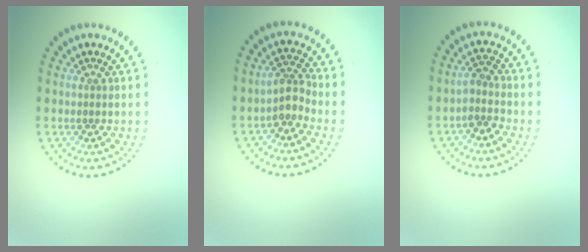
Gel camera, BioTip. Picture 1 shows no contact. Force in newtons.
{"total": 2.3, "press": 1.7, "slide": 1.6}
{"total": 1.9, "press": 1.5, "slide": 1.1}